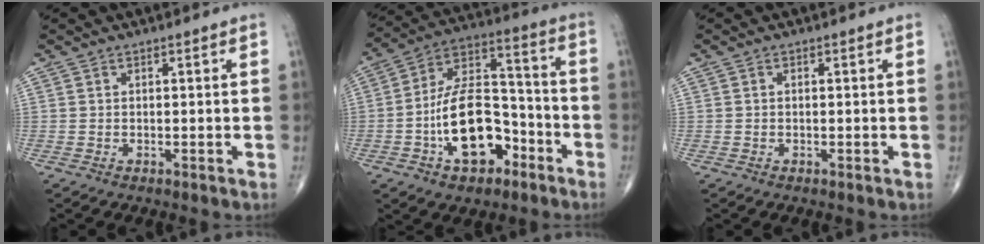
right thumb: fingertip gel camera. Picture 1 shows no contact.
{"total": 17.0, "force": [-6.4, 9.7, 12.4], "torque": [-0.190, 0.055, -0.110]}
{"total": 0.0}